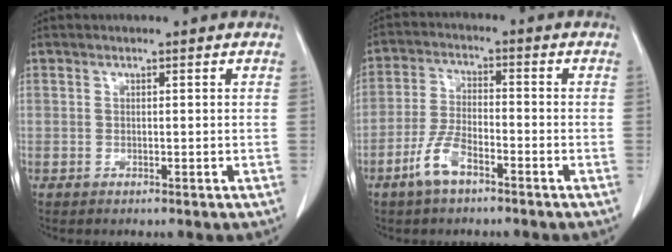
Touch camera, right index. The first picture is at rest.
{"total": 6.2, "force": [-3.9, 1.9, 4.4], "torque": [-0.100, 0.000, -0.077]}